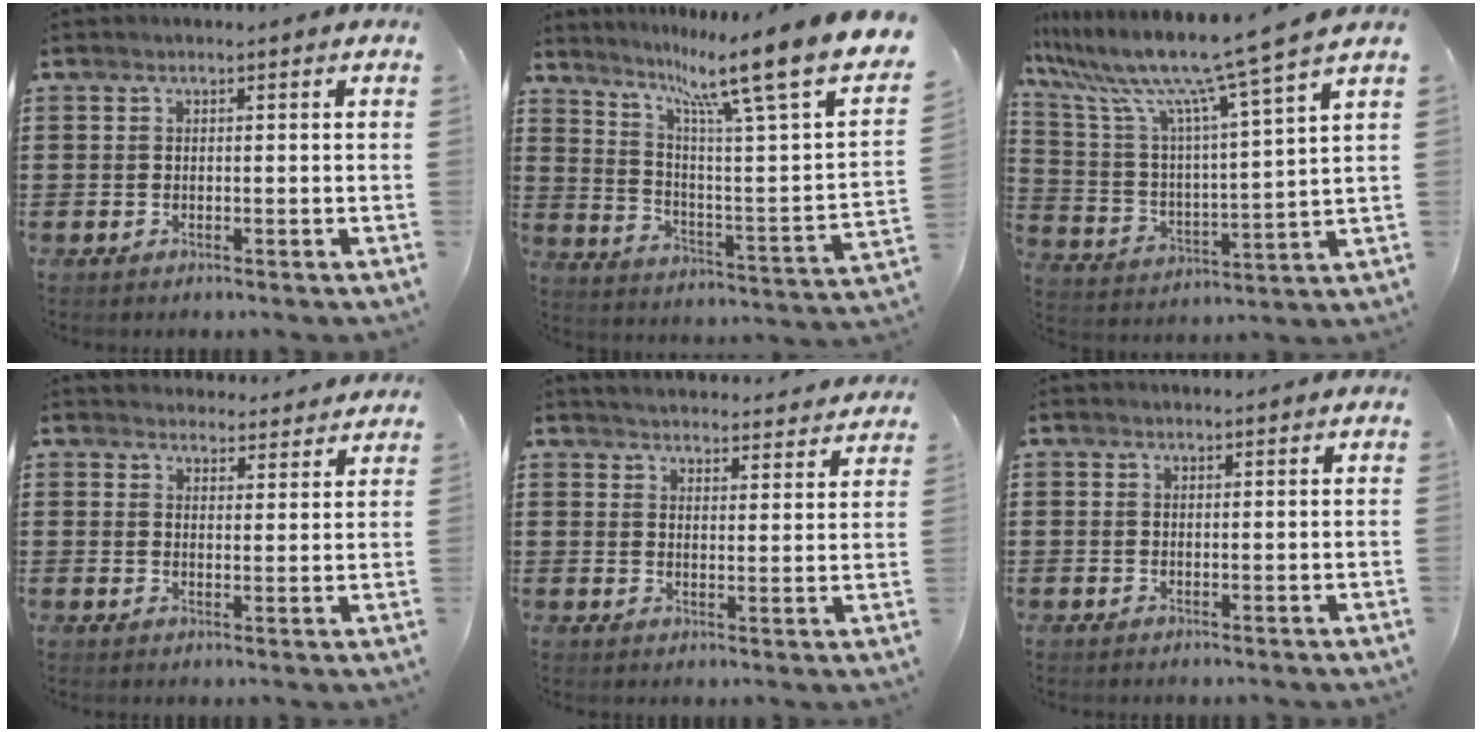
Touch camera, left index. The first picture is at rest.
{"total": 12.7, "force": [8.9, 0.1, 9.0], "torque": [-0.179, -0.071, 0.129]}
{"total": 10.6, "force": [8.9, -0.9, 5.6], "torque": [-0.148, -0.066, 0.140]}
{"total": 3.5, "force": [3.5, 0.5, -0.1], "torque": [-0.002, -0.018, 0.064]}
{"total": 3.7, "force": [3.7, -0.2, 0.1], "torque": [-0.019, -0.025, 0.065]}
{"total": 0.6, "force": [0.5, 0.1, 0.1], "torque": [-0.003, 0.000, 0.012]}